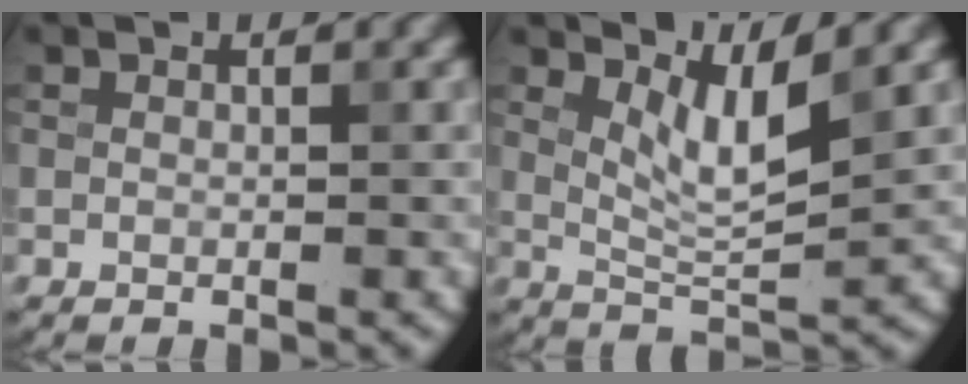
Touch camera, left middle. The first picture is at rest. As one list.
[{"total": 3.4, "force": [1.9, 0.7, 2.7], "torque": [-0.059, -0.009, 0.041]}]